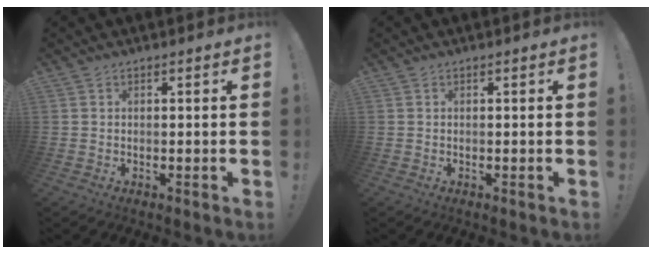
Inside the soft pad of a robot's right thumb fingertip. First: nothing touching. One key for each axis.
{"total": 0.0}